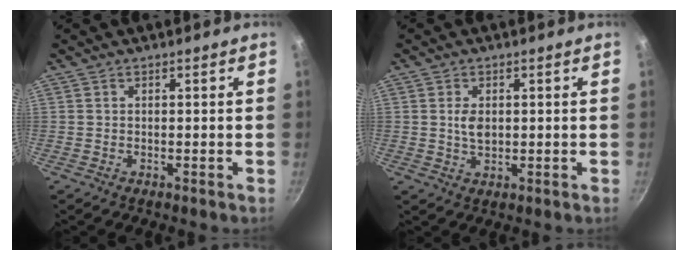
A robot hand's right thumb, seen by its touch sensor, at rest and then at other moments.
{"total": 3.6, "force": [0.4, 2.3, 2.8], "torque": [-0.043, -0.003, 0.008]}